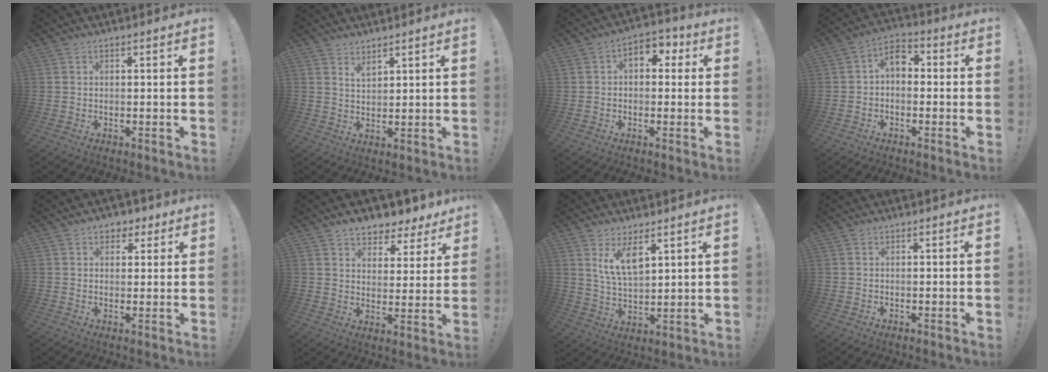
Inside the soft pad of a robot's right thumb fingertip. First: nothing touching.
{"total": 3.2, "force": [2.9, 1.0, 1.0], "torque": [-0.010, -0.020, 0.052]}
{"total": 6.2, "force": [1.1, 4.4, 4.2], "torque": [-0.048, 0.005, 0.018]}
{"total": 6.4, "force": [-0.2, 4.4, 4.6], "torque": [-0.086, 0.011, -0.002]}
{"total": 4.6, "force": [2.1, 3.7, 1.7], "torque": [-0.010, -0.009, 0.036]}
{"total": 6.8, "force": [5.8, 3.1, 1.7], "torque": [-0.017, -0.053, 0.105]}
{"total": 10.0, "force": [6.0, 5.3, 6.0], "torque": [-0.104, -0.029, 0.114]}
{"total": 0.0}